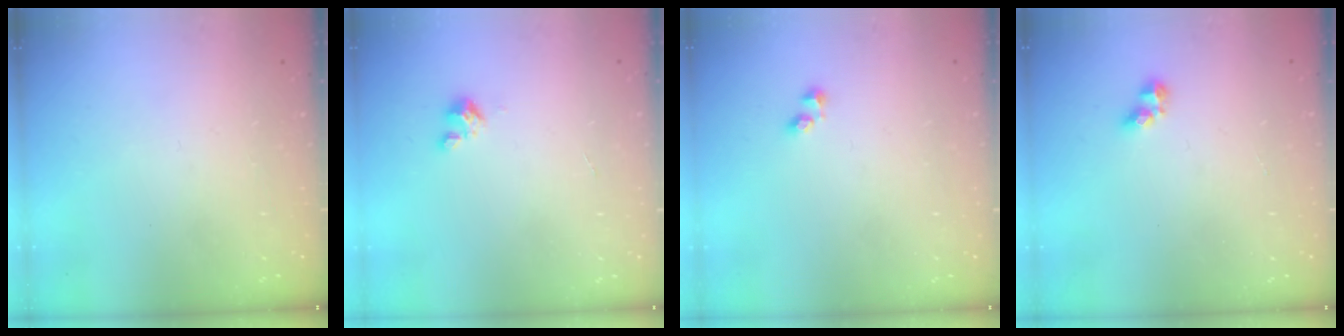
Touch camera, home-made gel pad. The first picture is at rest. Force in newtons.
{"total": 2.9, "press": 2.9, "slide": 0.2}
{"total": 2.1, "press": 1.9, "slide": 0.9}
{"total": 3.5, "press": 3.3, "slide": 1.2}